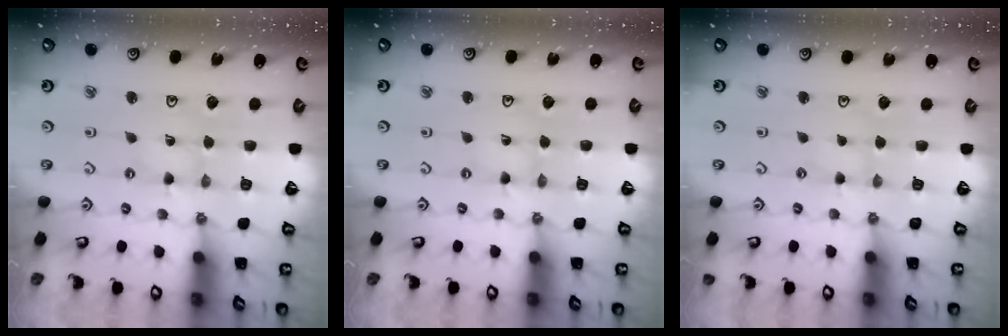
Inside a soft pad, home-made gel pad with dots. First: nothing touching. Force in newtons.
{"total": 0.0}
{"total": 0.8, "press": 0.8, "slide": 0.2}